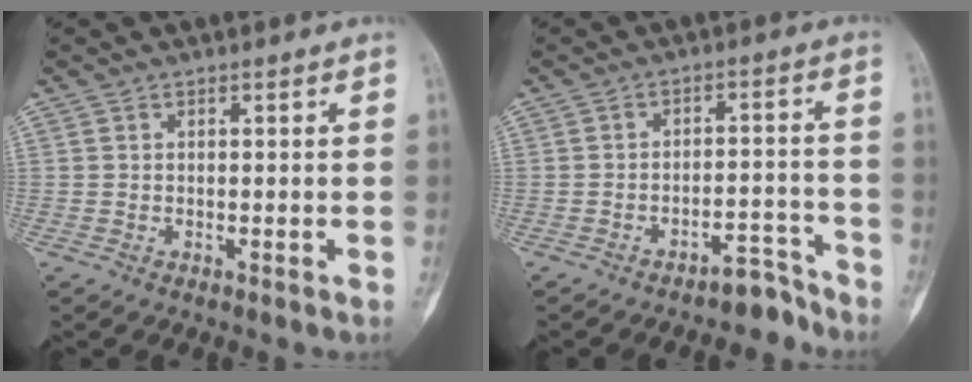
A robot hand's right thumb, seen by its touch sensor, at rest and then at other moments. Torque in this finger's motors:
{"motor_torque": [0.91, 0.03, 0.41, -0.62, 0.07]}